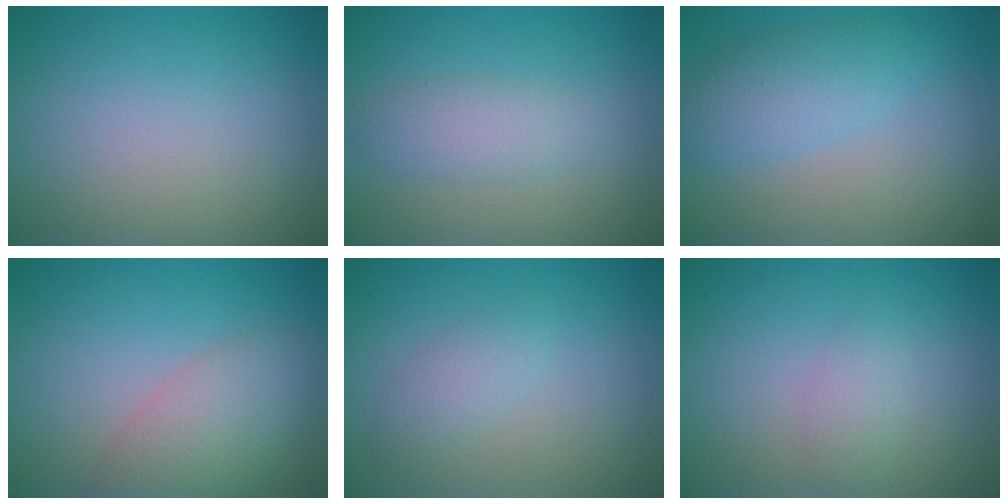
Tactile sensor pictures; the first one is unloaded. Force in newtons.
{"total": 2.5, "press": 2.5, "slide": 0.0}
{"total": 3.8, "press": 3.8, "slide": 0.1}
{"total": 5.0, "press": 5.0, "slide": 0.4}
{"total": 1.8, "press": 1.8, "slide": 0.1}
{"total": 1.5, "press": 1.5, "slide": 0.0}